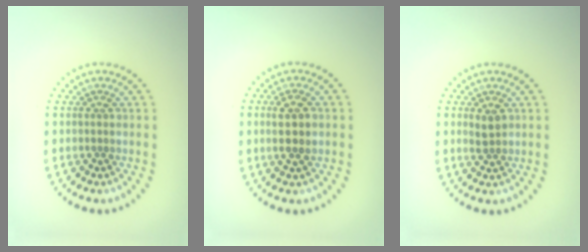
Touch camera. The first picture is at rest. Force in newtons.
{"total": 2.8, "press": 2.6, "slide": 0.8}
{"total": 1.5, "press": 1.5, "slide": 0.3}